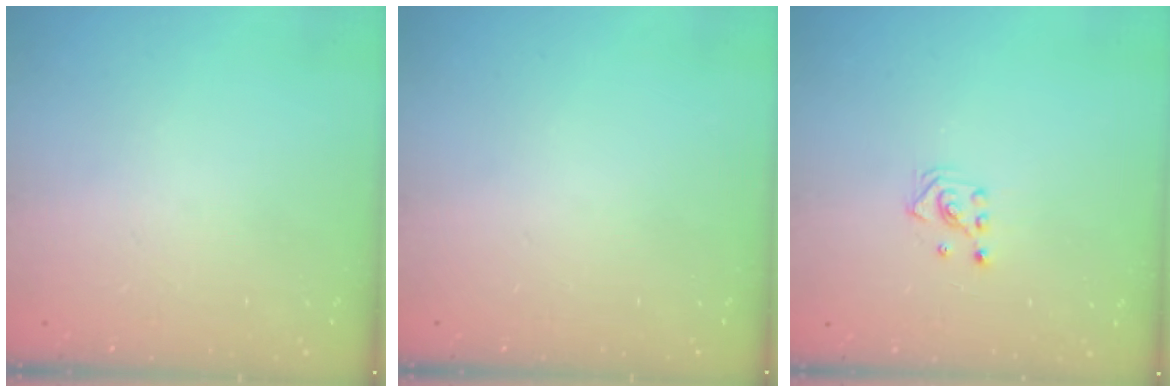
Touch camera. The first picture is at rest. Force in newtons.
{"total": 0.0}
{"total": 2.6, "press": 2.6, "slide": 0.3}